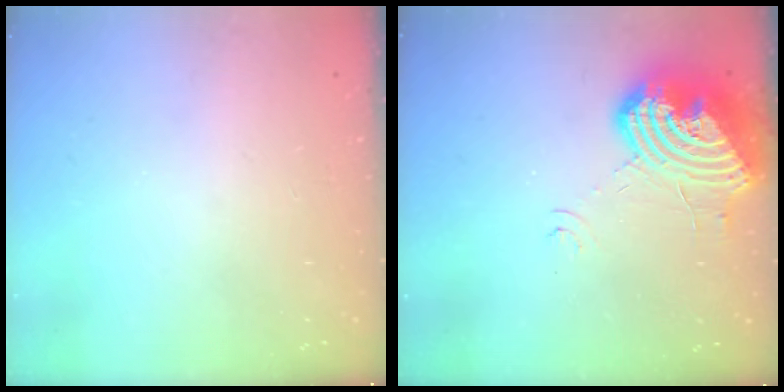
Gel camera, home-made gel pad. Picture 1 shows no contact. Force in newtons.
{"total": 15.1, "press": 15.0, "slide": 1.7}